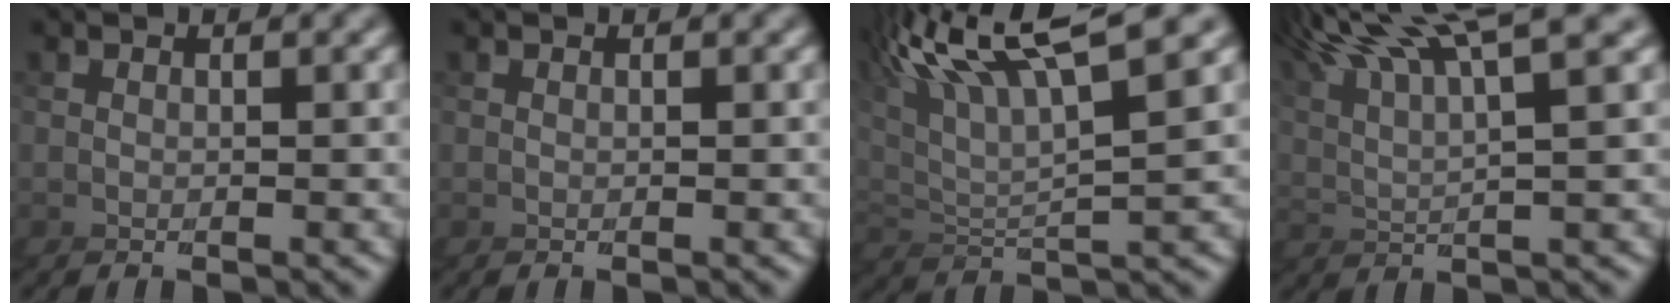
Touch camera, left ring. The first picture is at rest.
{"total": 0.0}
{"total": 3.2, "force": [2.7, -1.6, -0.3], "torque": [-0.033, 0.033, 0.031]}
{"total": 5.5, "force": [5.2, 0.5, 1.7], "torque": [-0.074, 0.034, 0.069]}